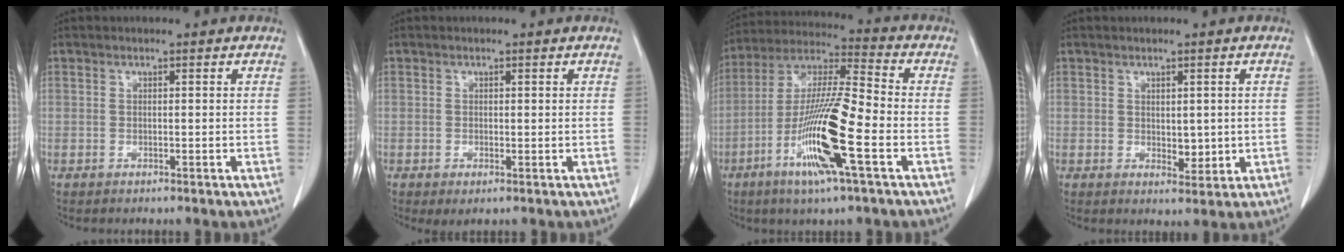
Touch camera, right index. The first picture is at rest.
{"total": 1.6, "force": [-0.7, 0.7, 1.3], "torque": [-0.018, -0.004, -0.005]}
{"total": 16.2, "force": [-5.9, 0.7, 15.1], "torque": [-0.304, -0.017, -0.113]}
{"total": 2.3, "force": [0.0, 1.5, 1.8], "torque": [-0.019, -0.004, 0.006]}